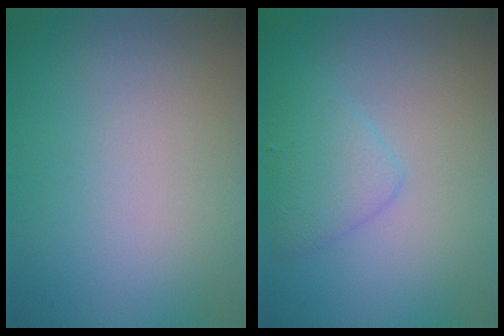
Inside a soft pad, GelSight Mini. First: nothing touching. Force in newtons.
{"total": 2.5, "press": 2.5, "slide": 0.1}